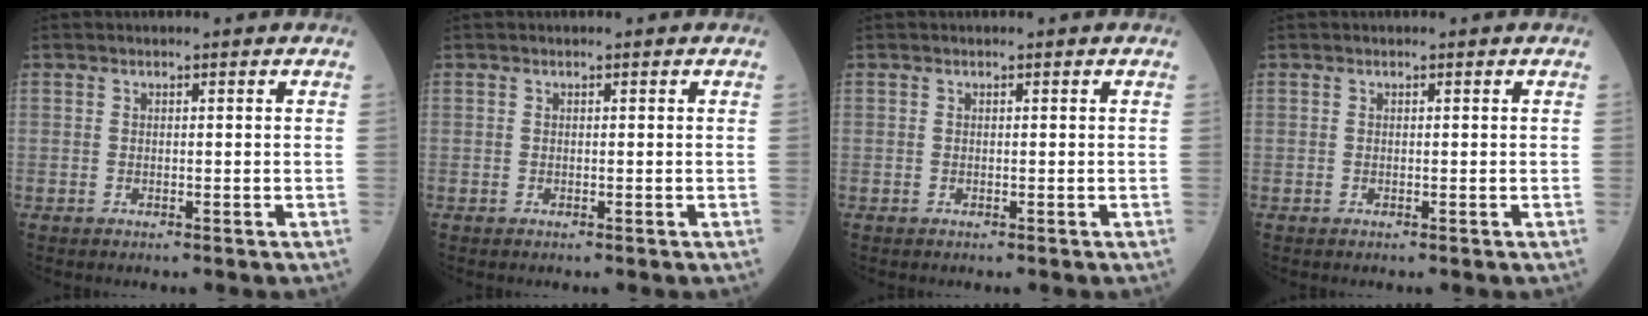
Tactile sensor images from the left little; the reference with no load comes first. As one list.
[{"total": 0.0}, {"total": 0.0}, {"total": 0.0}]